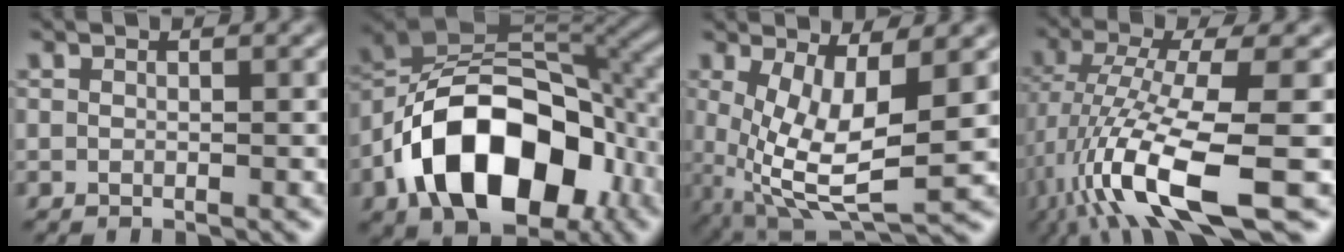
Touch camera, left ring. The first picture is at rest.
{"total": 14.1, "force": [-5.9, 8.4, 9.7], "torque": [-0.157, 0.000, -0.109]}
{"total": 7.8, "force": [0.4, 3.0, 7.2], "torque": [-0.151, -0.018, 0.014]}
{"total": 11.0, "force": [-4.3, 2.7, 9.7], "torque": [-0.199, -0.013, -0.079]}